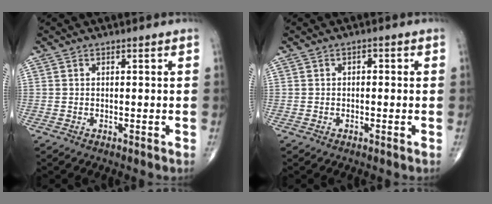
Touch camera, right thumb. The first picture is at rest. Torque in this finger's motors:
{"motor_torque": [-0.06, -0.17, 0.02, 0.21, 0.03]}